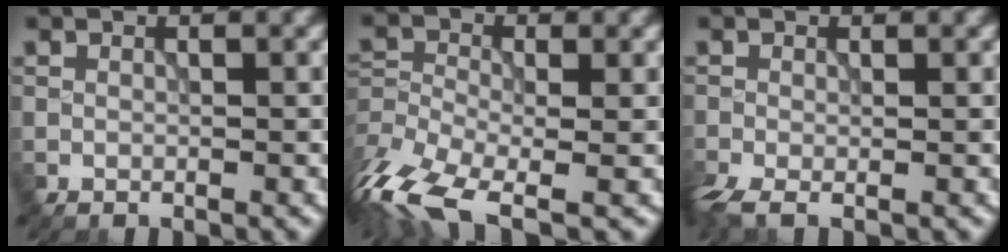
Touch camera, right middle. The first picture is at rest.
{"total": 9.1, "force": [-5.8, 3.6, 6.0], "torque": [-0.124, -0.016, -0.115]}
{"total": 3.1, "force": [-1.7, 0.9, 2.4], "torque": [-0.054, -0.010, -0.037]}